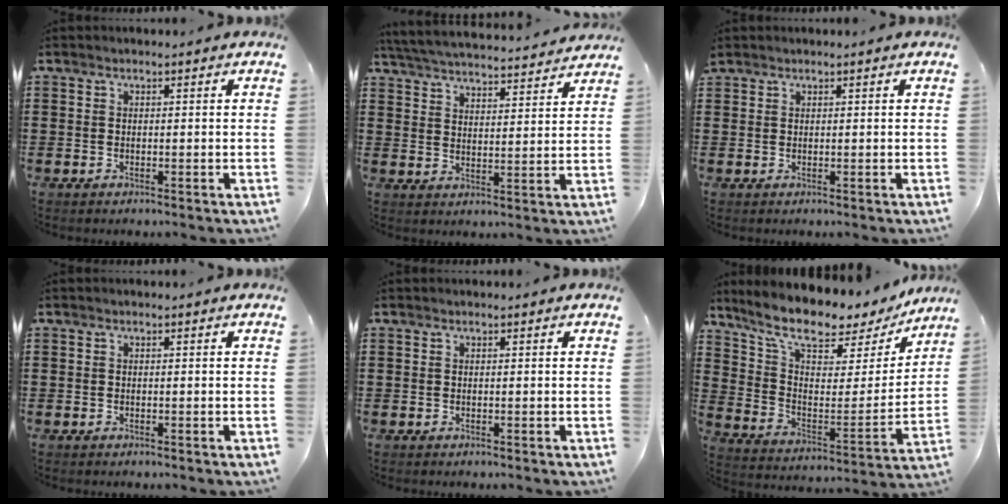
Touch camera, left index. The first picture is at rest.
{"total": 4.8, "force": [4.8, -0.2, 0.6], "torque": [-0.035, -0.037, 0.080]}
{"total": 0.8, "force": [0.7, 0.3, 0.1], "torque": [-0.005, 0.001, 0.015]}
{"total": 0.0}
{"total": 0.0}
{"total": 8.7, "force": [7.3, 2.5, 4.0], "torque": [-0.100, -0.056, 0.119]}